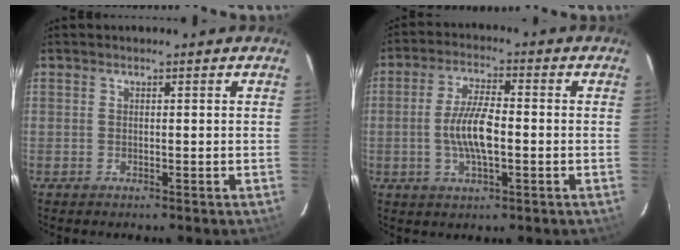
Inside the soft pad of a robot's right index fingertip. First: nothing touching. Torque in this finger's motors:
{"motor_torque": [0.36, 0.06, 0.32, 0.14]}